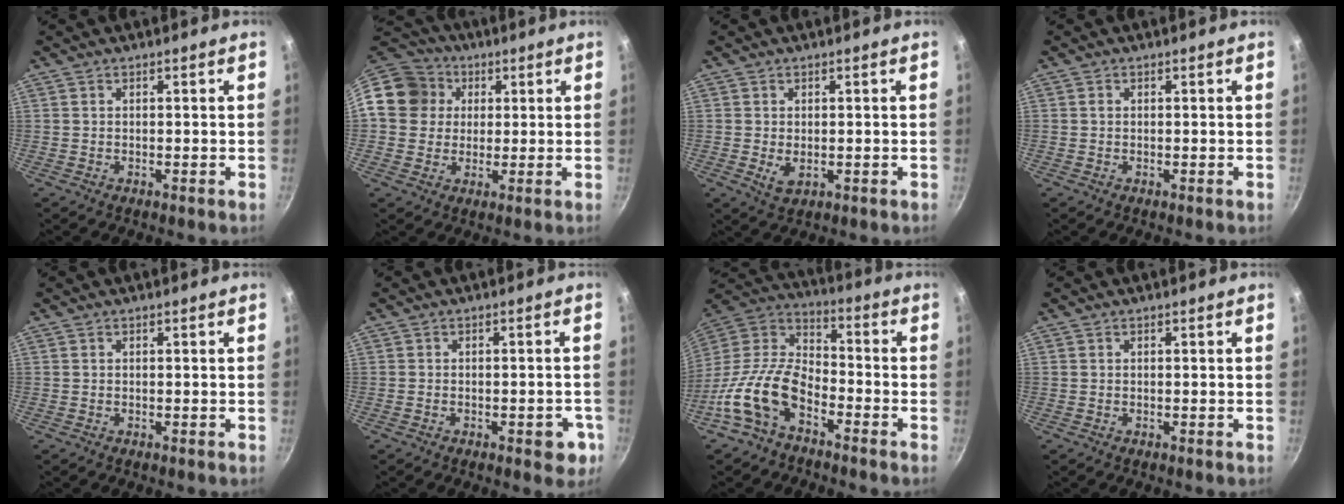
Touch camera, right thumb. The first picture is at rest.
{"total": 12.9, "force": [2.6, 11.5, 5.3], "torque": [-0.083, 0.026, 0.030]}
{"total": 3.1, "force": [-0.2, 2.1, 2.3], "torque": [-0.041, -0.007, 0.002]}
{"total": 0.6, "force": [0.1, 0.5, 0.2], "torque": [-0.003, 0.003, 0.000]}
{"total": 0.0}
{"total": 4.7, "force": [-1.9, 2.3, 3.7], "torque": [-0.025, 0.013, -0.021]}
{"total": 15.6, "force": [-7.8, 8.9, 10.2], "torque": [-0.183, 0.067, -0.176]}
{"total": 0.0}